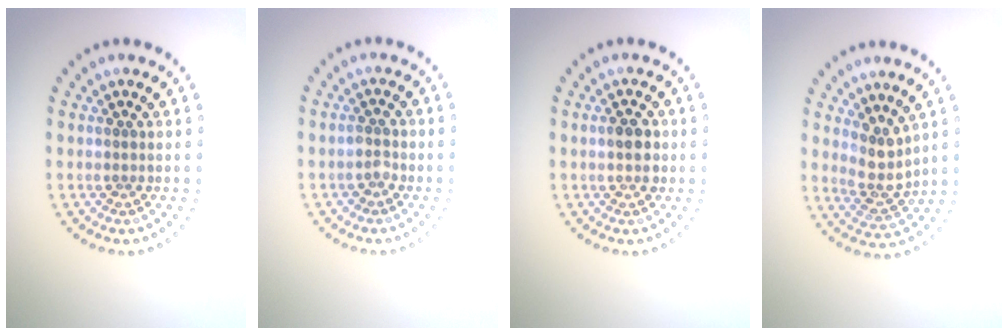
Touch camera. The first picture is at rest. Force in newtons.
{"total": 1.0, "press": 1.0, "slide": 0.1}
{"total": 2.6, "press": 2.6, "slide": 0.2}
{"total": 2.9, "press": 2.4, "slide": 1.7}